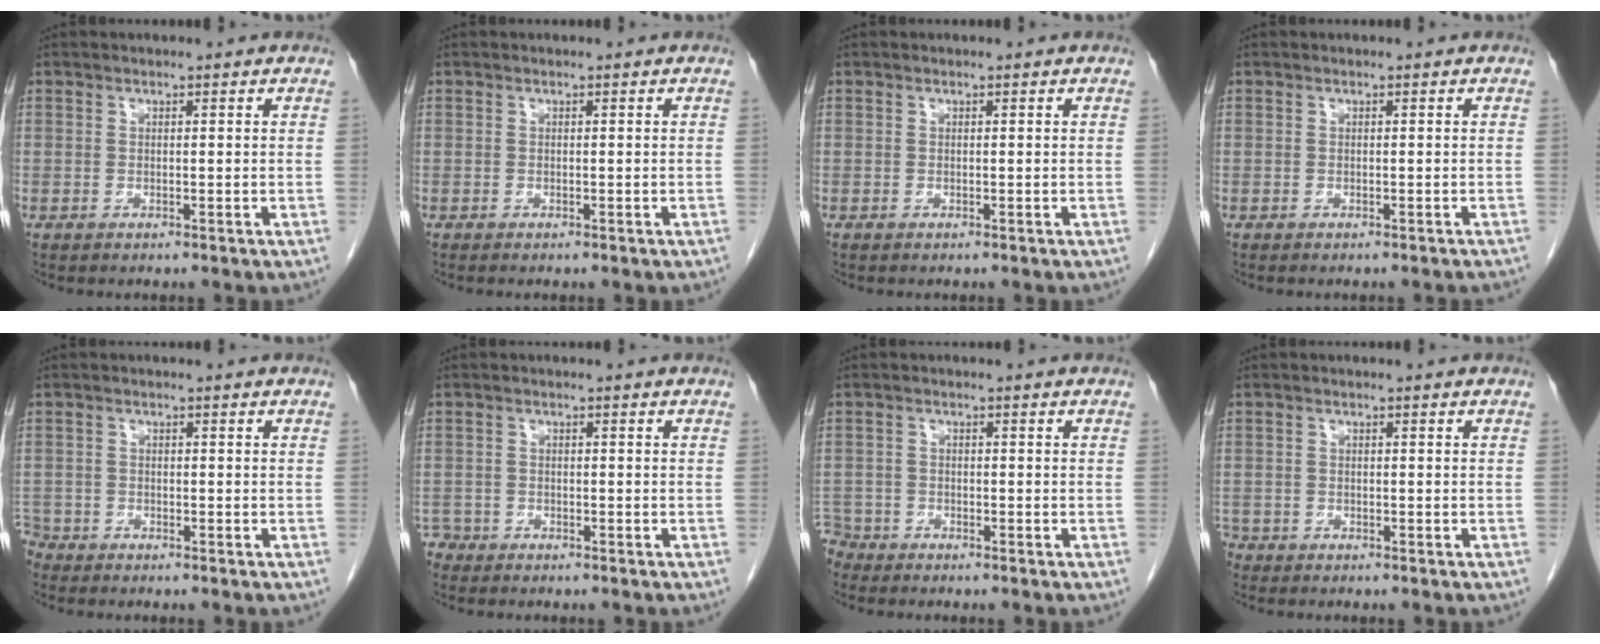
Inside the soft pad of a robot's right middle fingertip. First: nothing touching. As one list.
[{"total": 0.8, "force": [-0.6, 0.1, 0.5], "torque": [-0.010, -0.002, -0.007]}, {"total": 0.0}, {"total": 2.6, "force": [-2.4, 0.1, 0.9], "torque": [-0.013, -0.004, -0.029]}, {"total": 2.8, "force": [-2.6, 1.1, -0.2], "torque": [0.005, -0.001, -0.050]}, {"total": 2.5, "force": [-2.2, 1.1, -0.3], "torque": [0.005, 0.002, -0.041]}, {"total": 3.7, "force": [-3.4, 1.3, -0.6], "torque": [0.015, -0.004, -0.067]}, {"total": 2.8, "force": [-2.3, 1.5, 0.2], "torque": [-0.006, 0.002, -0.043]}]